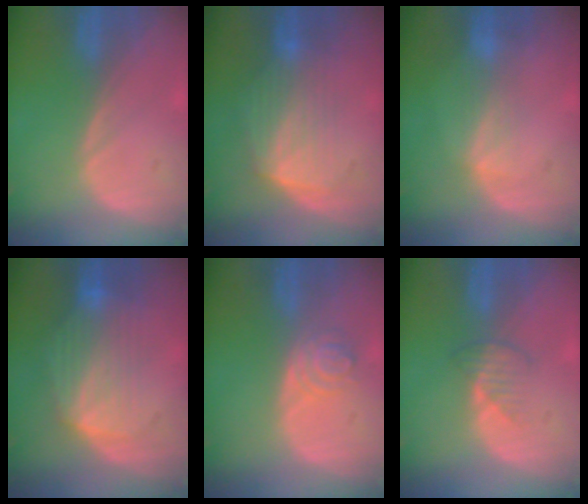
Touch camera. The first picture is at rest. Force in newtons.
{"total": 6.4, "press": 6.3, "slide": 1.2}
{"total": 2.4, "press": 2.4, "slide": 0.4}
{"total": 7.5, "press": 7.4, "slide": 1.2}
{"total": 3.9, "press": 3.7, "slide": 1.1}
{"total": 2.5, "press": 2.5, "slide": 0.4}